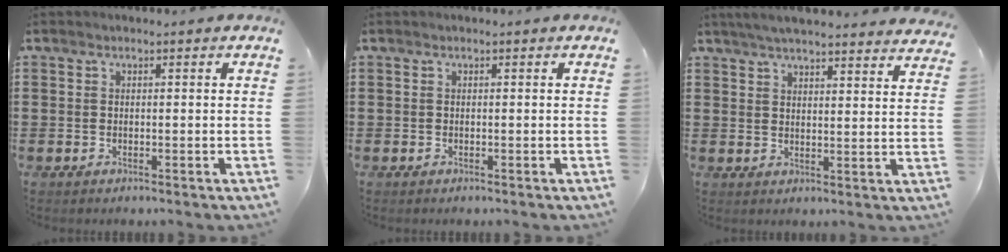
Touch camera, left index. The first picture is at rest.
{"total": 0.0}
{"total": 4.9, "force": [4.7, -0.3, 1.4], "torque": [-0.042, -0.018, 0.084]}